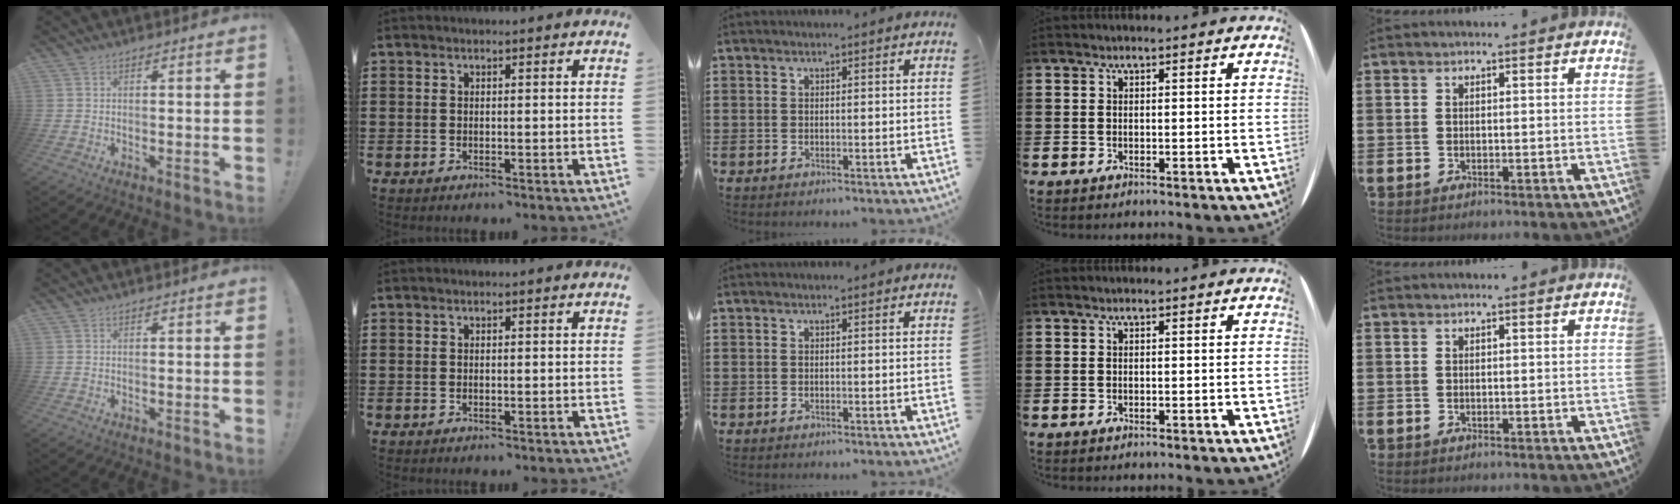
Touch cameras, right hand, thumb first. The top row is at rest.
{}